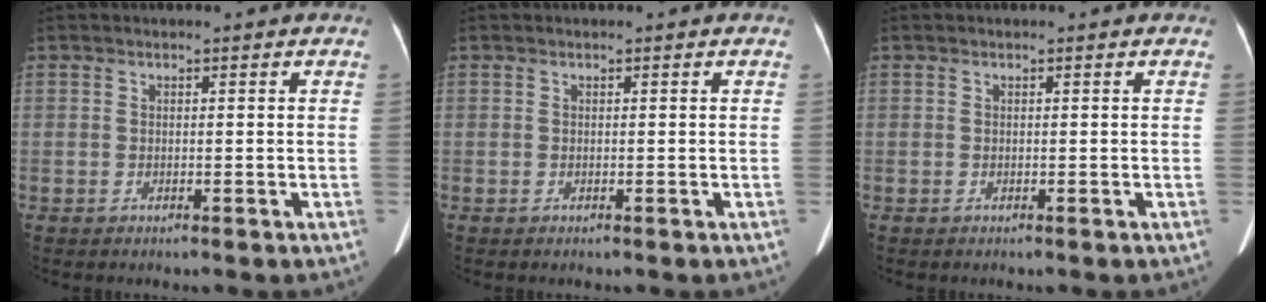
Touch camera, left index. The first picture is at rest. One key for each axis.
{"total": 0.0}
{"total": 0.0}